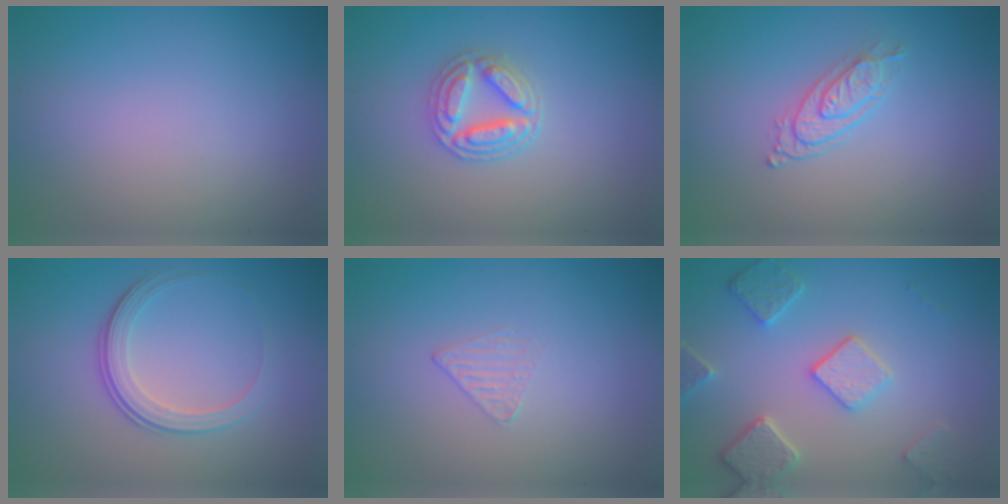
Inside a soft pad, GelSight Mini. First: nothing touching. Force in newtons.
{"total": 3.2, "press": 2.9, "slide": 1.3}
{"total": 2.7, "press": 2.1, "slide": 1.6}
{"total": 3.5, "press": 2.6, "slide": 2.4}
{"total": 1.0, "press": 0.3, "slide": 0.9}
{"total": 4.5, "press": 3.7, "slide": 2.6}